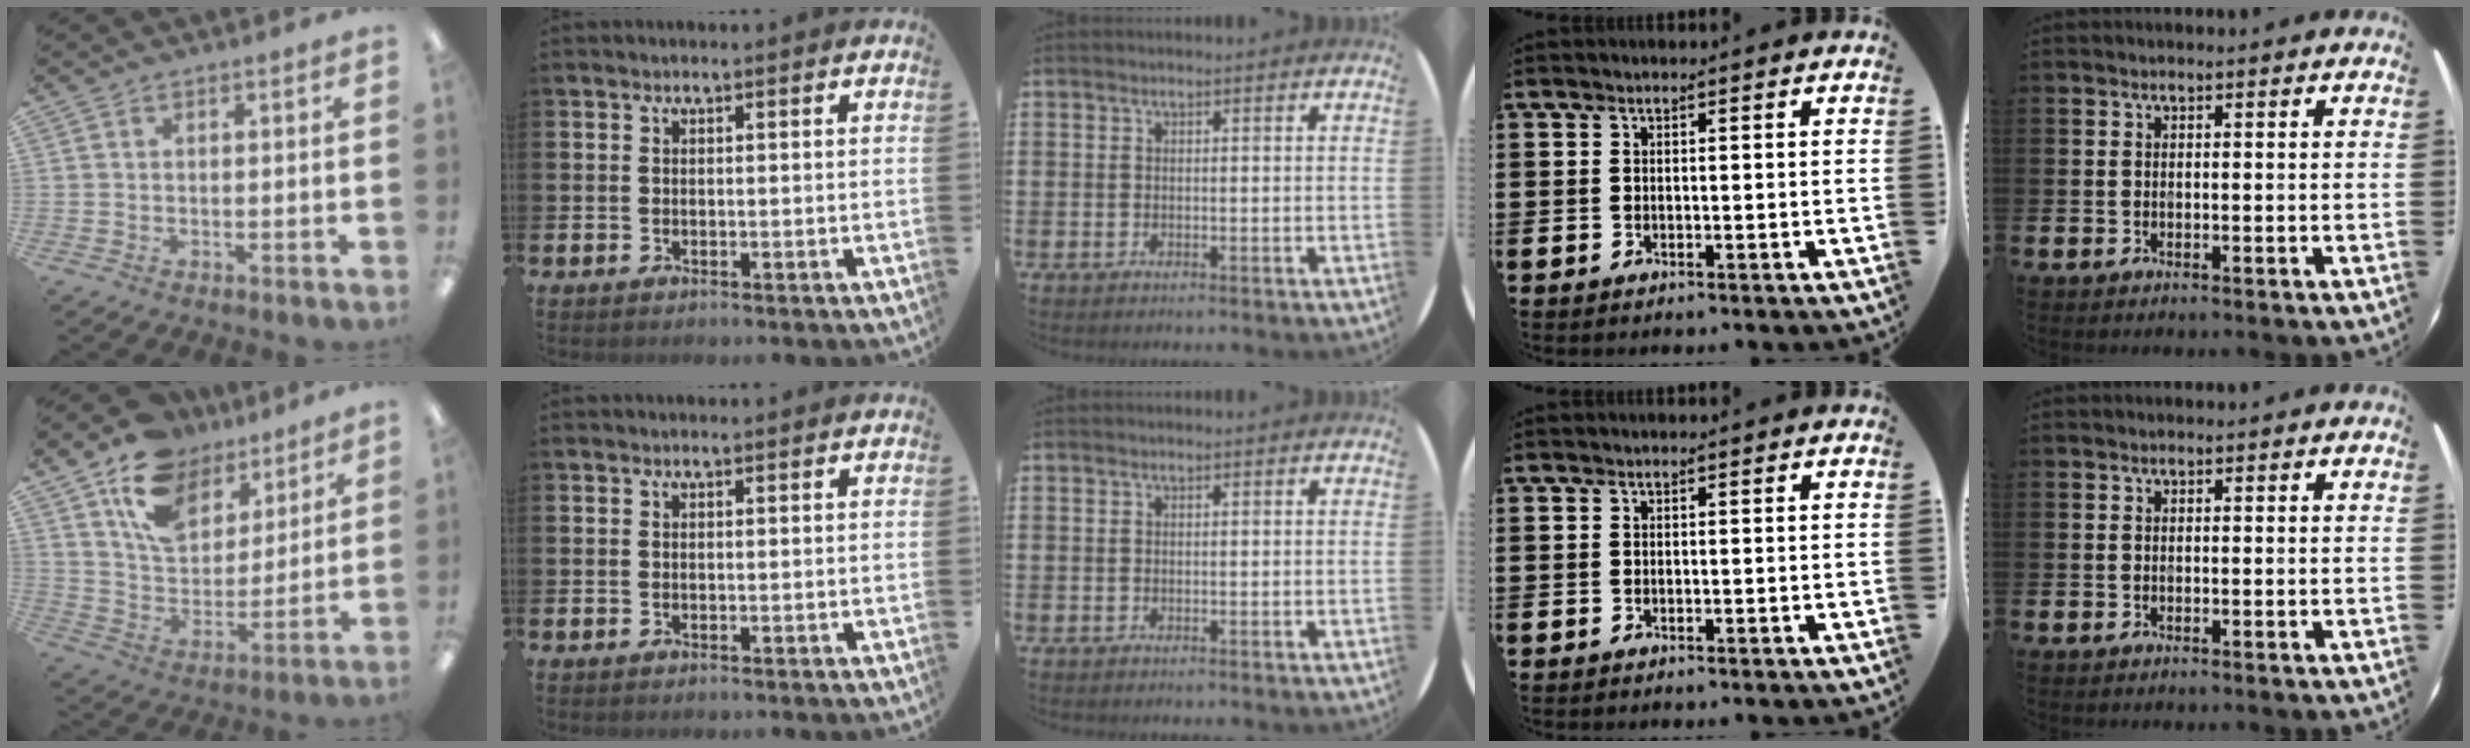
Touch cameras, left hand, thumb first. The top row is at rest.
{"thumb": {"total": 15.6, "force": [10.0, 10.1, 6.5], "torque": [-0.122, -0.047, 0.190]}}